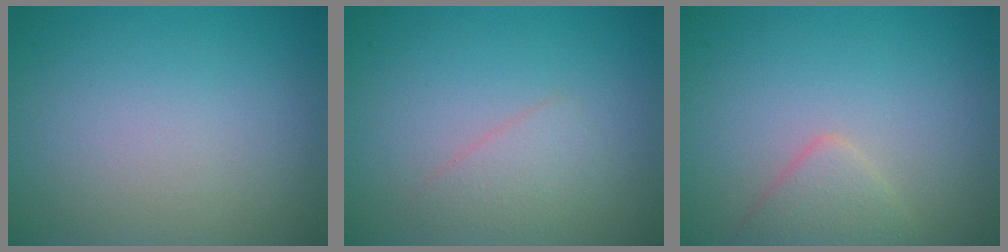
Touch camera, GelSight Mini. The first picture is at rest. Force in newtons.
{"total": 1.7, "press": 1.7, "slide": 0.1}
{"total": 2.2, "press": 2.2, "slide": 0.1}